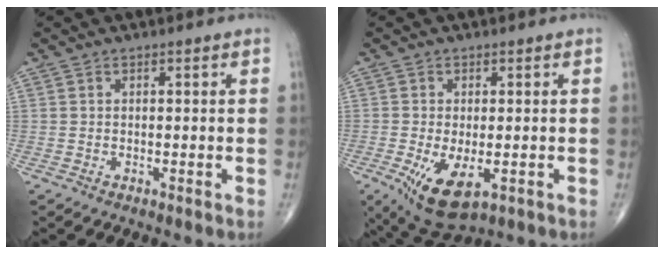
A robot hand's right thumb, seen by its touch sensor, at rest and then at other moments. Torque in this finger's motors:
{"motor_torque": [0.20, 0.14, 0.50, 0.27, 0.09]}